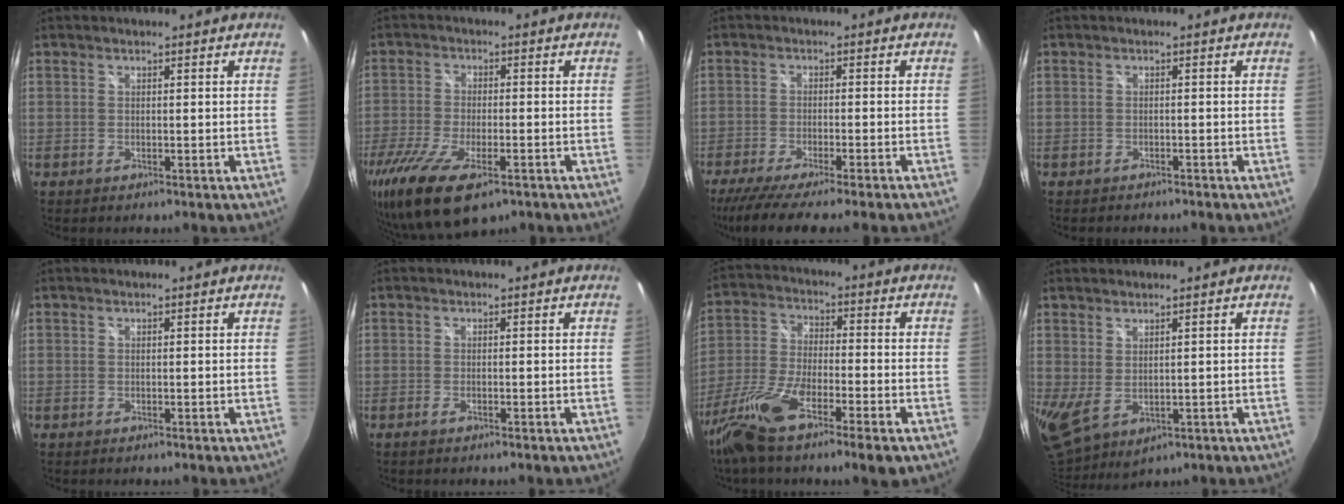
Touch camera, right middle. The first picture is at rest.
{"total": 18.1, "force": [-11.0, 7.0, 12.6], "torque": [-0.279, -0.071, -0.186]}
{"total": 10.2, "force": [-8.6, -1.0, 5.4], "torque": [-0.113, -0.037, -0.138]}
{"total": 1.8, "force": [-1.7, 0.5, 0.4], "torque": [-0.012, -0.008, -0.024]}
{"total": 0.0}
{"total": 1.0, "force": [-0.8, 0.0, 0.6], "torque": [-0.014, -0.001, -0.016]}
{"total": 14.4, "force": [-8.9, 2.9, 10.9], "torque": [-0.231, -0.034, -0.174]}
{"total": 5.9, "force": [1.7, 3.0, 4.8], "torque": [-0.085, -0.013, 0.044]}